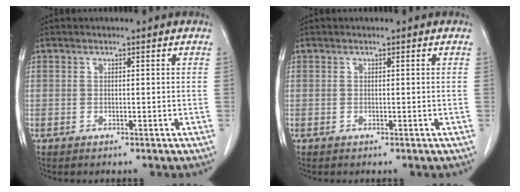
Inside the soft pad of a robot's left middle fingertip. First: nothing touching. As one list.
[{"total": 0.0}]